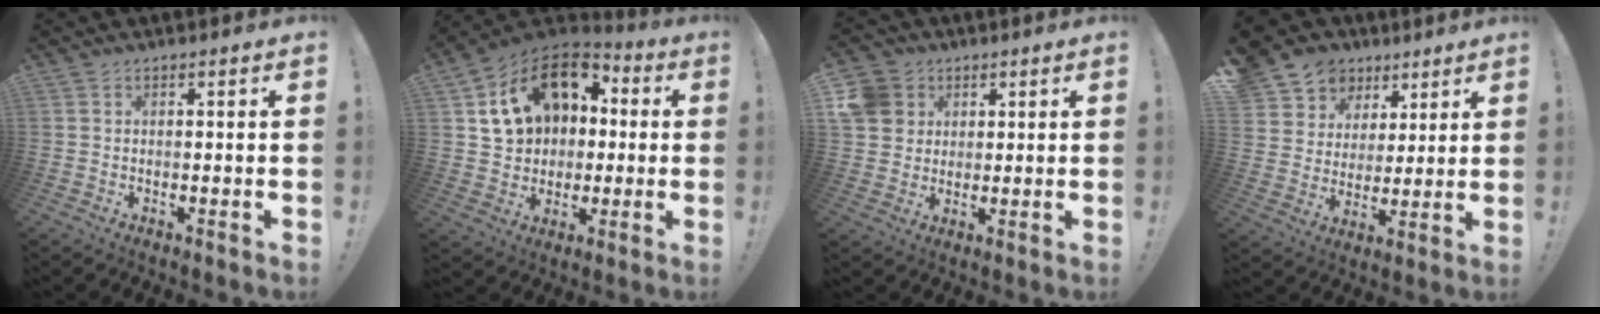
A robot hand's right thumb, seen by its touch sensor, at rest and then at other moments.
{"total": 18.3, "force": [5.9, 13.9, 10.2], "torque": [-0.157, -0.011, 0.124]}
{"total": 9.1, "force": [3.0, 8.0, 3.0], "torque": [-0.062, -0.011, 0.062]}
{"total": 10.7, "force": [5.8, 8.8, 1.8], "torque": [-0.035, -0.043, 0.126]}